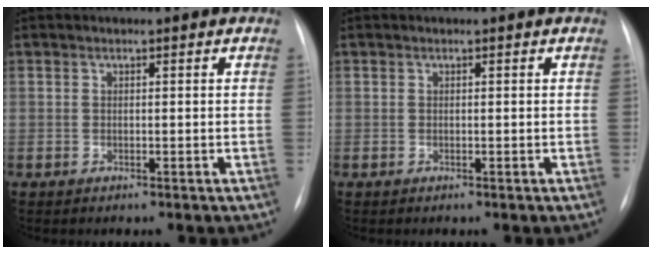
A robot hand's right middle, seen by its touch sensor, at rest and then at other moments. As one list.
[{"total": 0.0}]